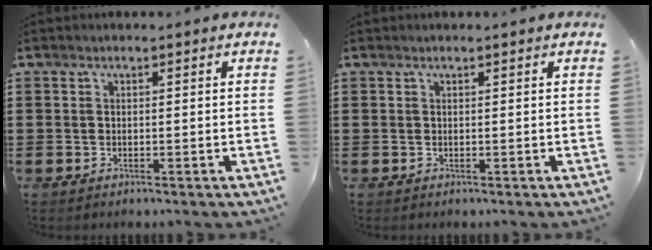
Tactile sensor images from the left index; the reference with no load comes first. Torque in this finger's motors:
{"motor_torque": [0.34, 0.41, 0.02, 0.01]}